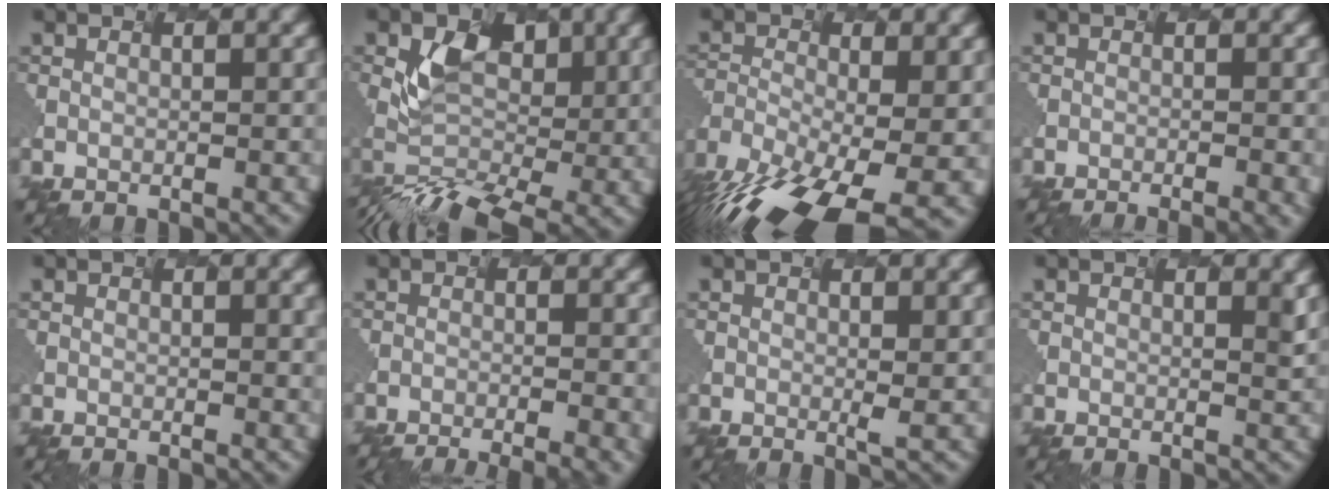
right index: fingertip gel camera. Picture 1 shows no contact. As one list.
[{"total": 4.4, "force": [-1.8, 2.8, 2.9], "torque": [-0.065, 0.003, -0.031]}, {"total": 13.9, "force": [-9.5, 4.5, 9.2], "torque": [-0.199, -0.039, -0.133]}, {"total": 3.9, "force": [-1.4, 1.6, 3.3], "torque": [-0.013, 0.002, -0.005]}, {"total": 1.4, "force": [0.4, 0.4, 1.3], "torque": [-0.010, 0.000, 0.006]}, {"total": 6.5, "force": [-3.7, 2.1, 4.9], "torque": [-0.039, 0.006, -0.030]}, {"total": 0.6, "force": [0.1, -0.2, 0.6], "torque": [-0.014, -0.005, 0.008]}, {"total": 0.8, "force": [0.5, 0.0, 0.6], "torque": [-0.006, -0.003, 0.009]}]